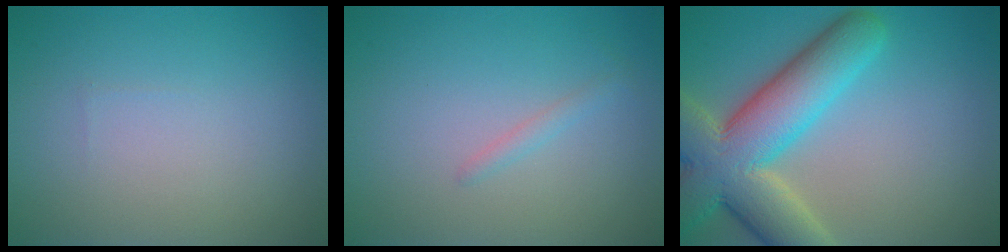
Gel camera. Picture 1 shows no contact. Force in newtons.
{"total": 0.8, "press": 0.8, "slide": 0.1}
{"total": 10.8, "press": 10.7, "slide": 0.8}